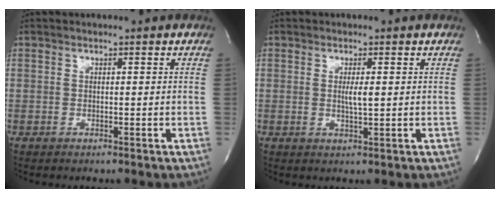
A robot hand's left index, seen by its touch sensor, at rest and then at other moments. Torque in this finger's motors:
{"motor_torque": [0.29, -0.13, 0.05, 0.06]}